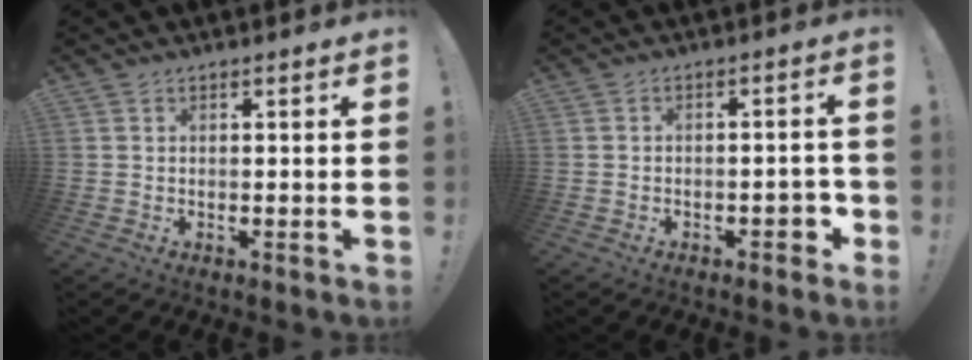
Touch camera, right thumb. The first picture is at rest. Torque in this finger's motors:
{"motor_torque": [0.59, 0.56, 0.12, -0.38, 0.15]}